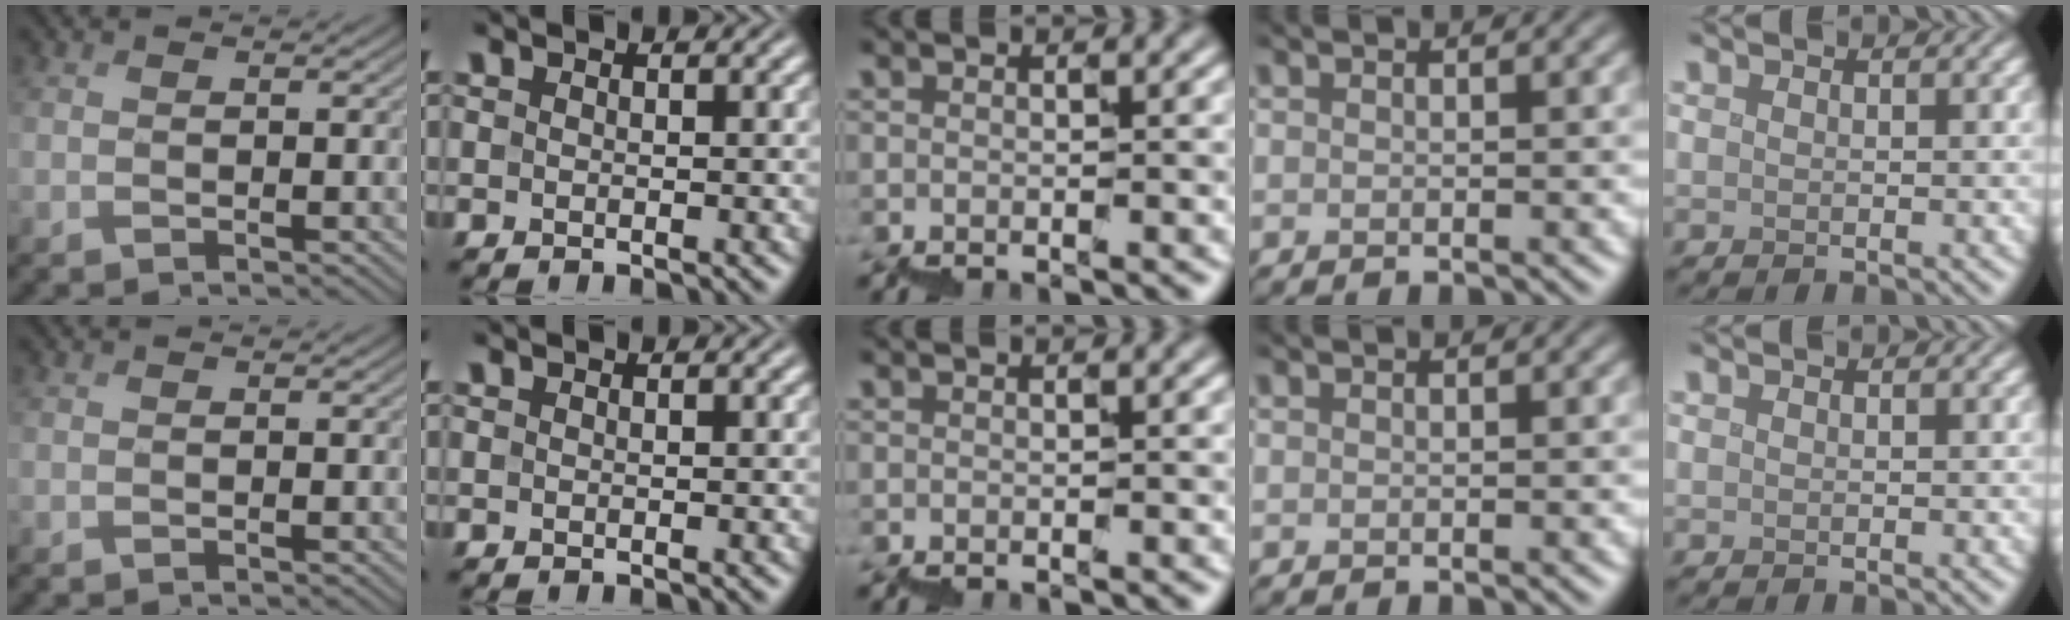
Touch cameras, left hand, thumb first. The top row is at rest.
{}